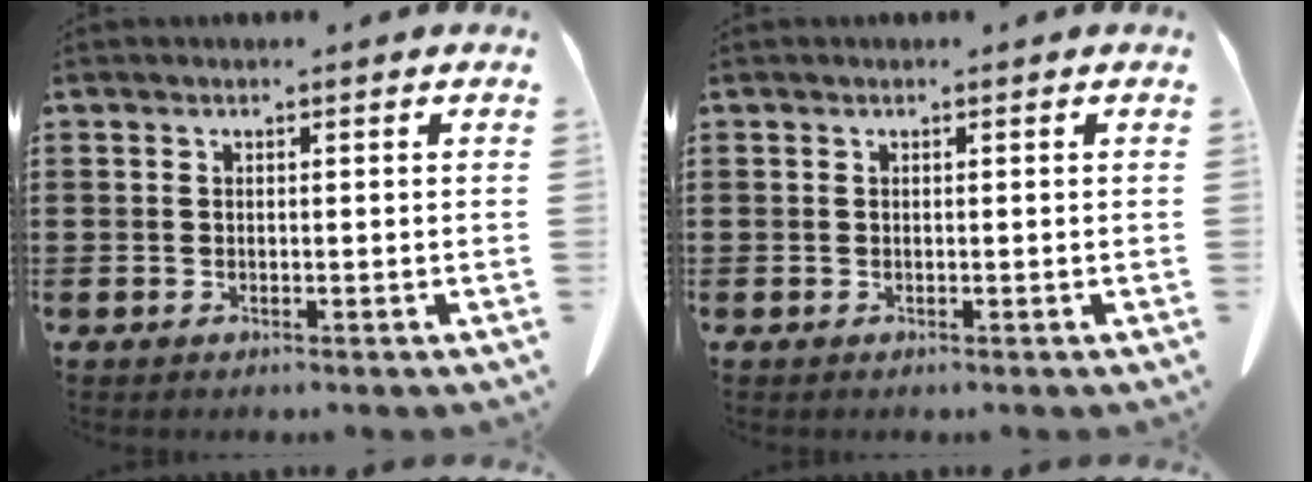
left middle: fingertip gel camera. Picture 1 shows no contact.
{"total": 0.0}